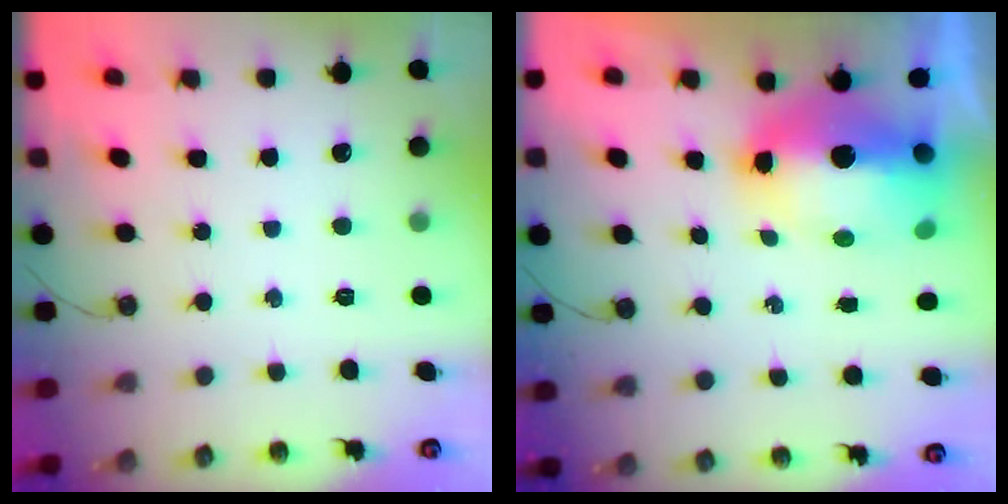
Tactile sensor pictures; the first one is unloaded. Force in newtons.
{"total": 14.7, "press": 14.6, "slide": 1.9}